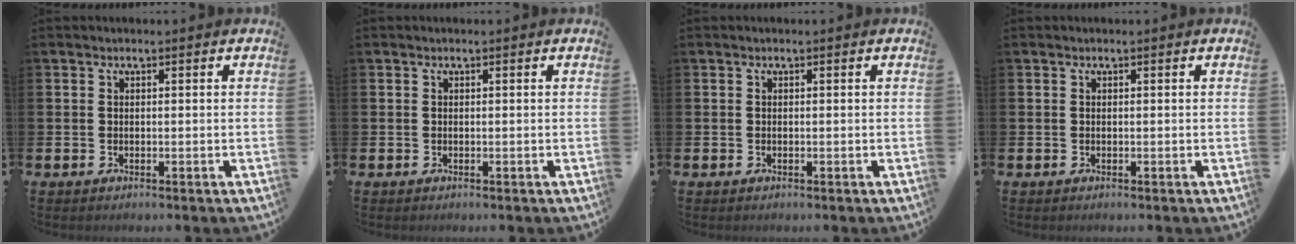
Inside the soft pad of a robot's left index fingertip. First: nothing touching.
{"total": 0.0}
{"total": 0.0}
{"total": 0.0}